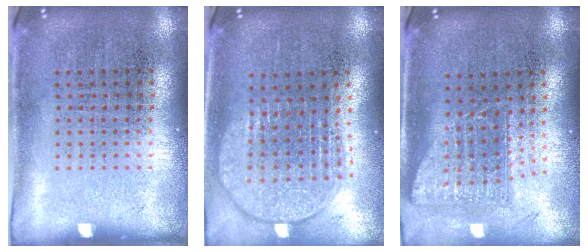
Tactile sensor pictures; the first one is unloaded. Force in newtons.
{"total": 1.9, "press": 1.6, "slide": 1.0}
{"total": 1.7, "press": 1.4, "slide": 1.0}